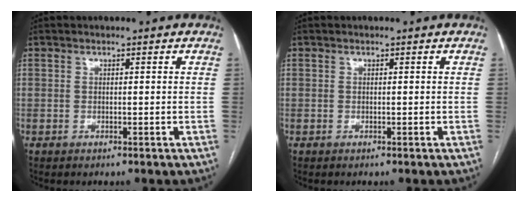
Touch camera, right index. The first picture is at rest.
{"total": 0.0}